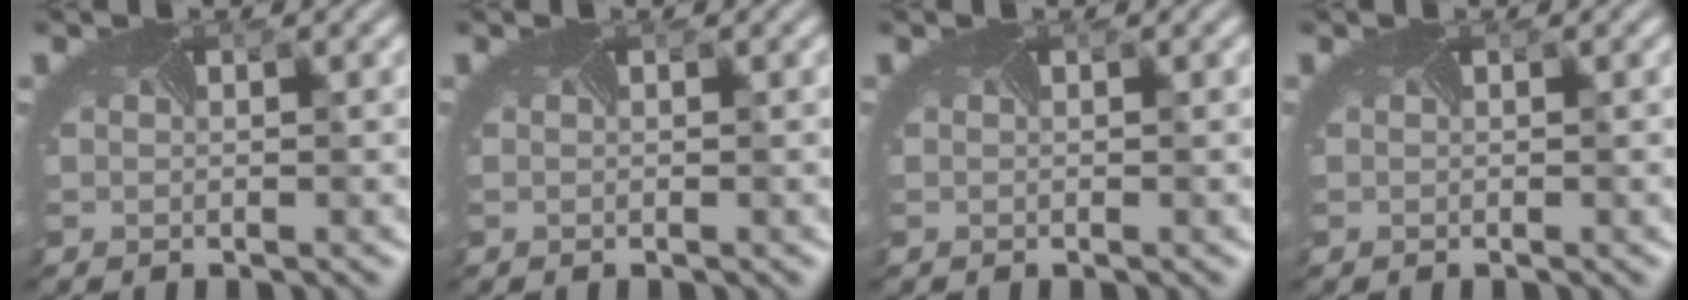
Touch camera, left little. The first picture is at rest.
{"total": 0.0}
{"total": 0.0}
{"total": 0.0}